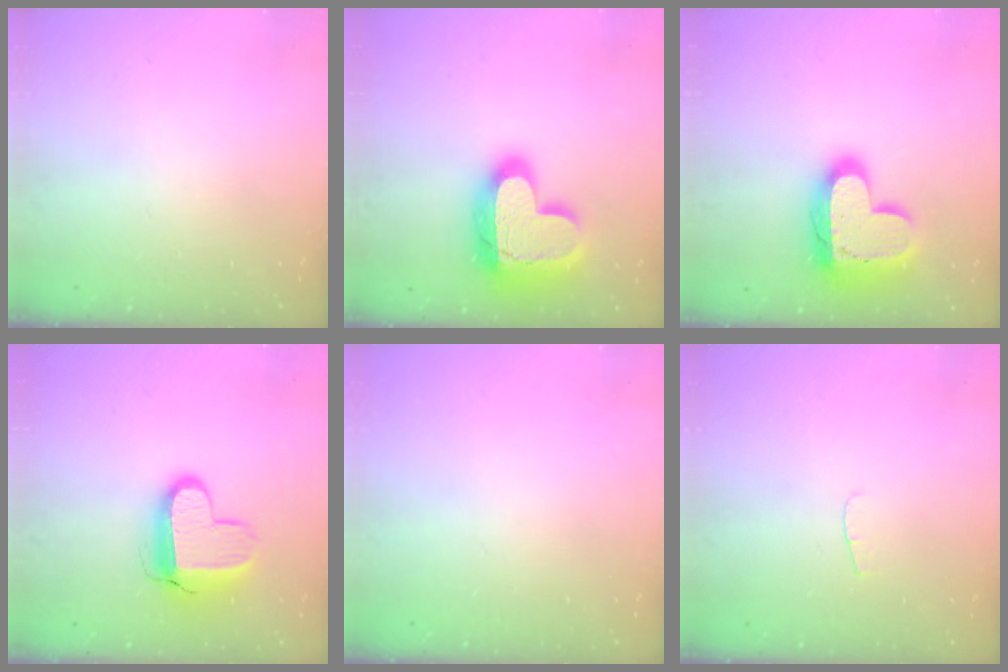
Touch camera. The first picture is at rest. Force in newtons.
{"total": 23.6, "press": 23.5, "slide": 2.0}
{"total": 19.8, "press": 19.7, "slide": 1.5}
{"total": 12.8, "press": 12.8, "slide": 1.0}
{"total": 0.0}
{"total": 4.1, "press": 4.1, "slide": 0.4}